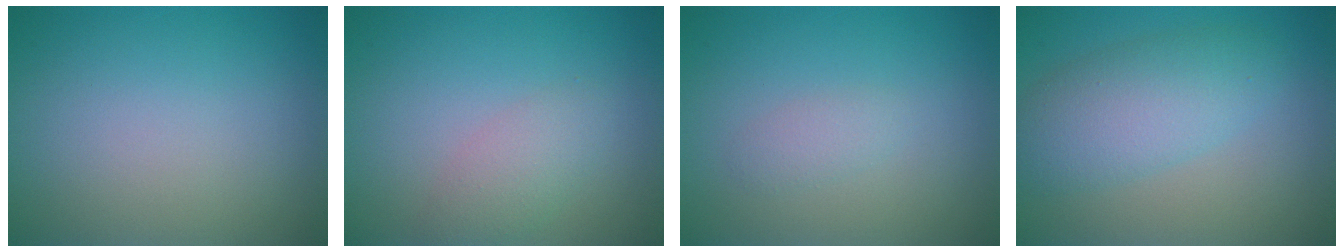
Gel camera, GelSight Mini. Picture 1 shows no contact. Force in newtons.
{"total": 2.2, "press": 2.2, "slide": 0.1}
{"total": 1.2, "press": 1.2, "slide": 0.0}
{"total": 4.9, "press": 4.9, "slide": 0.1}